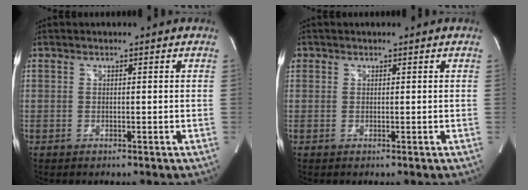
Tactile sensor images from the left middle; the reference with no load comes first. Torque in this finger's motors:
{"motor_torque": [0.36, -0.26, 0.19, 0.04]}